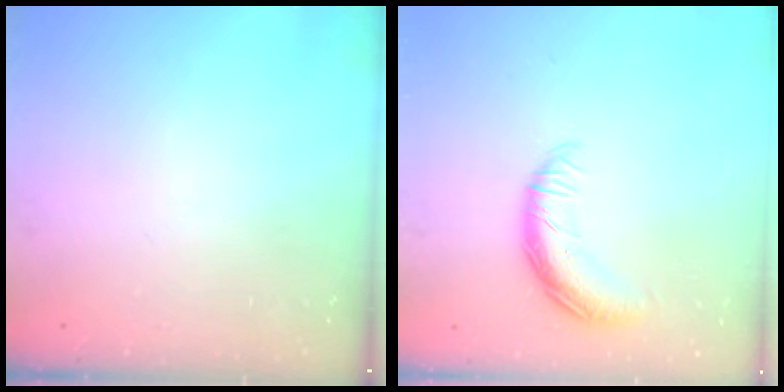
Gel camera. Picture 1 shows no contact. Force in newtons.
{"total": 12.8, "press": 12.8, "slide": 0.9}